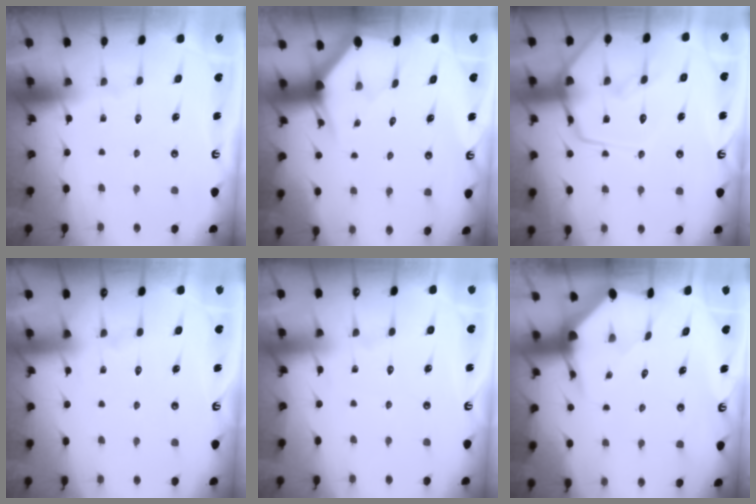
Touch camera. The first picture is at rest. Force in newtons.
{"total": 3.0, "press": 3.0, "slide": 0.1}
{"total": 15.0, "press": 15.0, "slide": 1.3}
{"total": 2.9, "press": 2.9, "slide": 0.4}
{"total": 2.6, "press": 2.6, "slide": 0.5}
{"total": 3.5, "press": 3.5, "slide": 0.4}